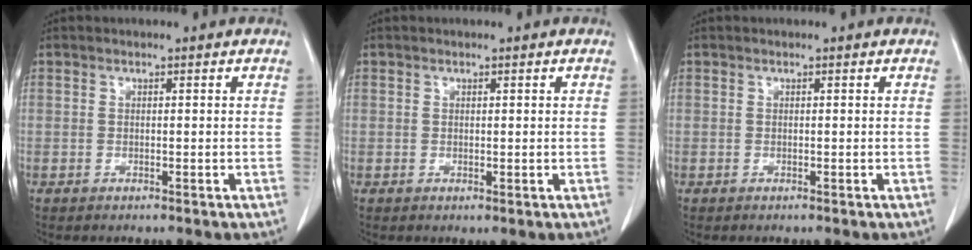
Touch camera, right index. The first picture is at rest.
{"total": 0.7, "force": [0.2, 0.6, 0.2], "torque": [0.005, -0.001, 0.001]}
{"total": 0.0}